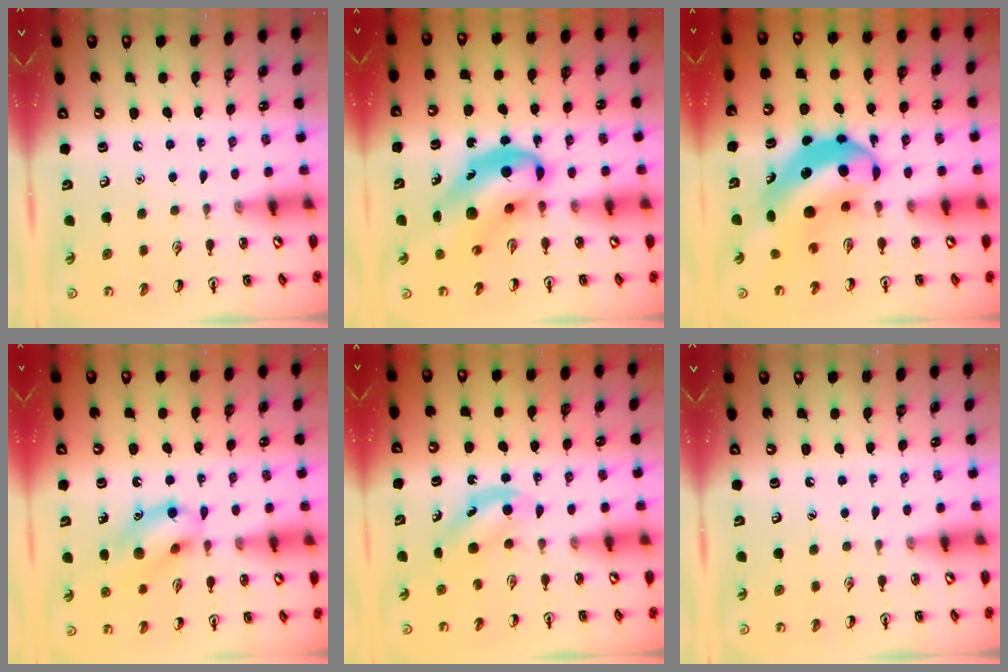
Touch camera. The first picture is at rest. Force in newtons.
{"total": 11.3, "press": 10.9, "slide": 3.1}
{"total": 9.5, "press": 9.2, "slide": 2.6}
{"total": 13.1, "press": 13.1, "slide": 1.1}
{"total": 4.0, "press": 4.0, "slide": 0.8}
{"total": 0.0}